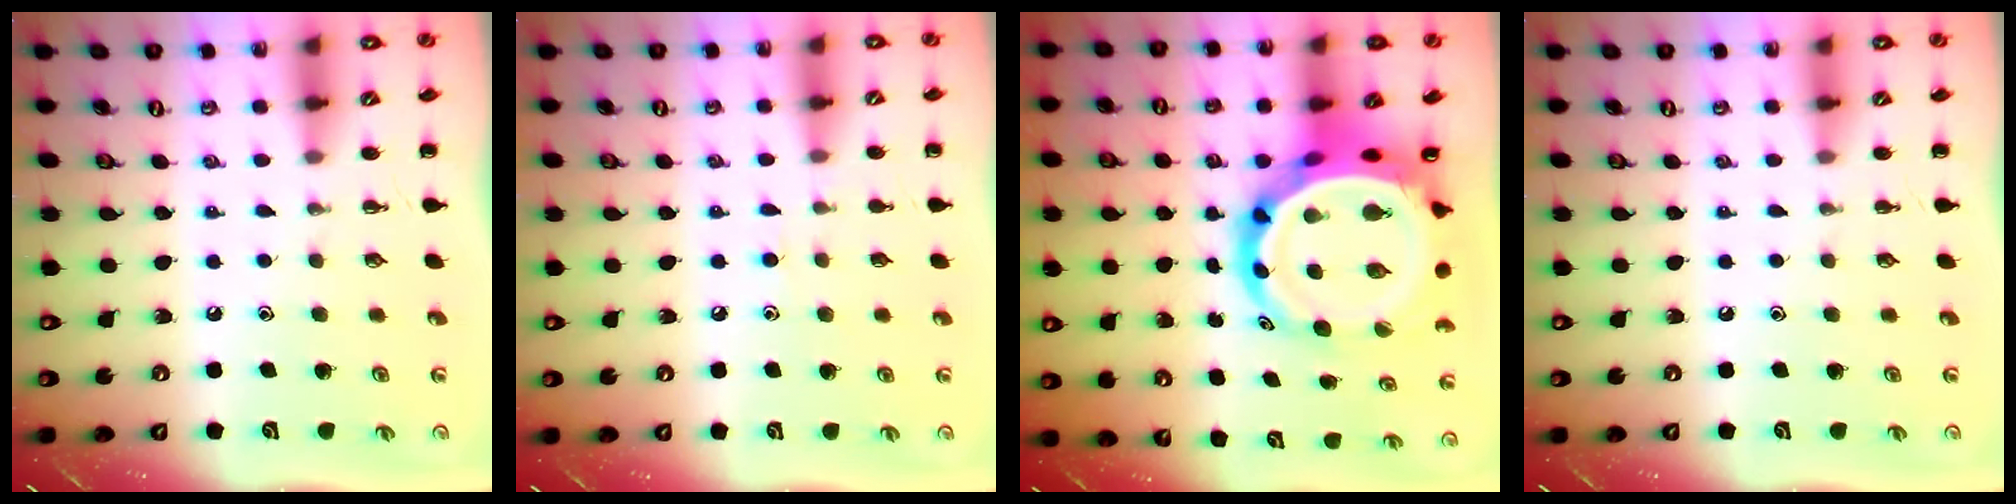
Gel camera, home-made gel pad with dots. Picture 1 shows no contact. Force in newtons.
{"total": 5.8, "press": 5.4, "slide": 2.1}
{"total": 16.0, "press": 15.5, "slide": 4.1}
{"total": 0.0}